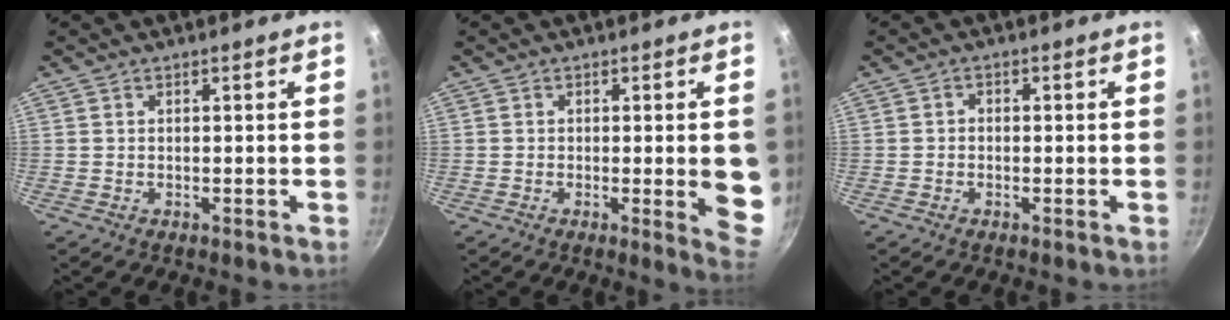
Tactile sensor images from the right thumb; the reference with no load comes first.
{"total": 8.3, "force": [-0.7, 2.1, 8.0], "torque": [-0.075, -0.005, -0.007]}
{"total": 1.2, "force": [-0.4, 1.0, 0.6], "torque": [-0.009, 0.006, -0.010]}